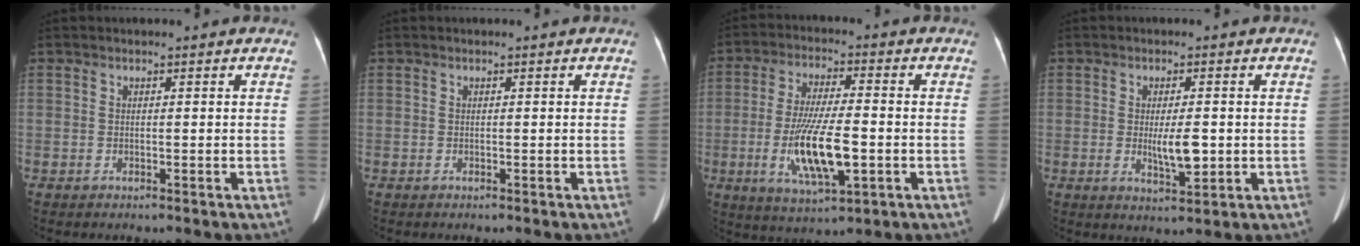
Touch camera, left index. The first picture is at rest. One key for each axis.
{"total": 0.0}
{"total": 11.7, "fx": -2.8, "fy": 2.5, "fz": 11.1, "tx": -0.219, "ty": -0.015, "tz": -0.047}
{"total": 4.7, "fx": -0.4, "fy": 1.2, "fz": 4.5, "tx": -0.079, "ty": -0.009, "tz": -0.005}